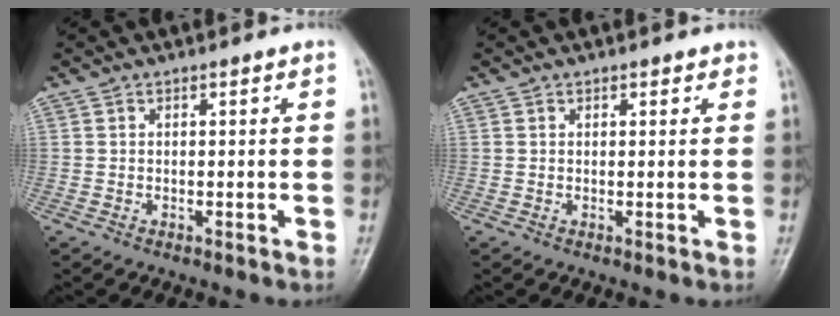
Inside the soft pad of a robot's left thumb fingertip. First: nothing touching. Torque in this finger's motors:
{"motor_torque": [-0.11, -0.02, -0.39, 0.13, -0.02]}